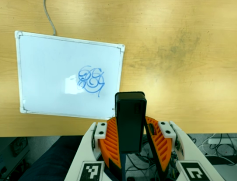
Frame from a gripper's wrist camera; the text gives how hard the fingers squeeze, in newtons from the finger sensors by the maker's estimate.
{"total": 4.8, "left": 4.5, "right": 5.1}